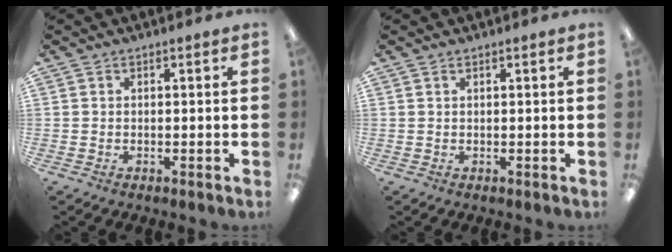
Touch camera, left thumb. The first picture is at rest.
{"total": 0.6, "force": [0.4, 0.2, 0.3], "torque": [-0.007, 0.001, 0.007]}